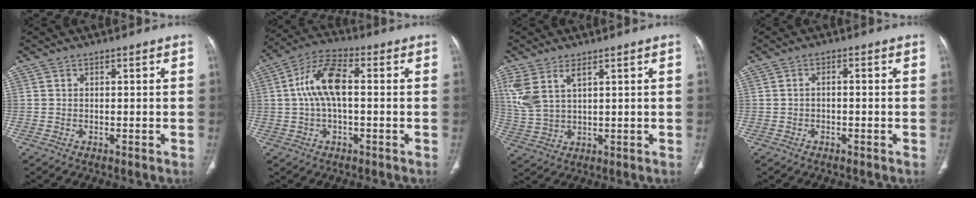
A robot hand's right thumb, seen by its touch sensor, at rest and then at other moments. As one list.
[{"total": 10.2, "force": [0.7, 4.6, 9.1], "torque": [-0.192, 0.030, 0.006]}, {"total": 7.6, "force": [3.7, 3.4, 5.7], "torque": [-0.138, -0.006, 0.088]}, {"total": 1.3, "force": [-0.4, 0.7, 1.0], "torque": [-0.018, 0.009, -0.008]}]